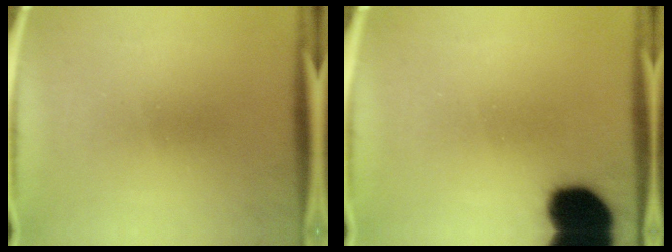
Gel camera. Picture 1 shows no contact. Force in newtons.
{"total": 17.3}